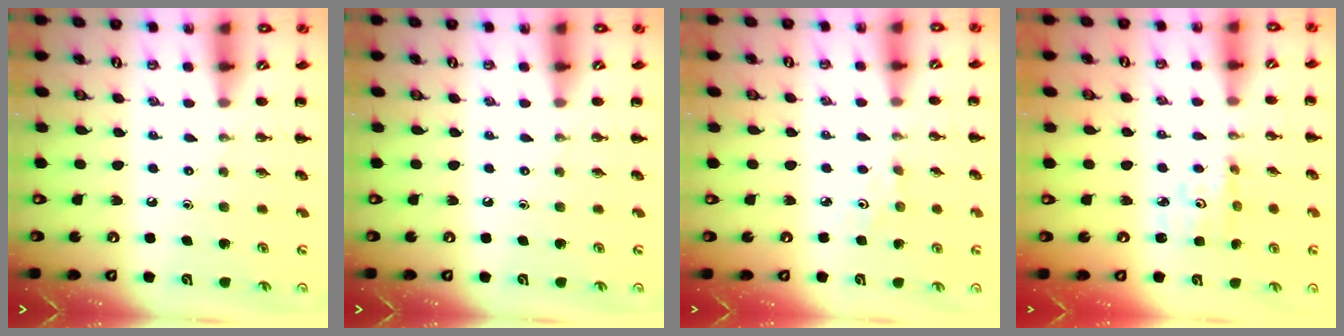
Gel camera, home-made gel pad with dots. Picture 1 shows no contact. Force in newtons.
{"total": 0.0}
{"total": 1.4, "press": 1.3, "slide": 0.4}
{"total": 3.5, "press": 3.5, "slide": 0.1}